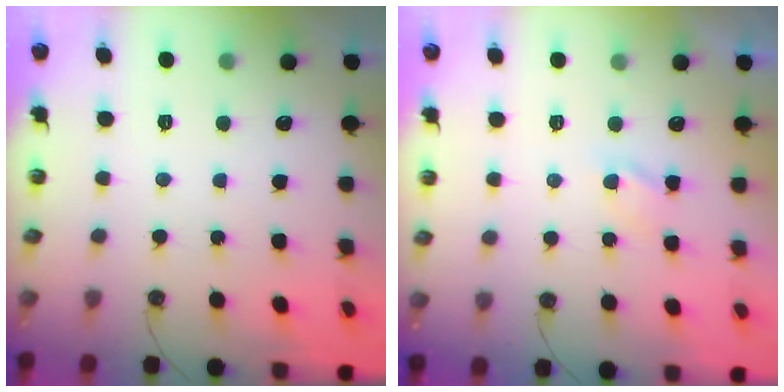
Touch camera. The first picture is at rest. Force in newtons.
{"total": 2.2, "press": 2.1, "slide": 0.4}